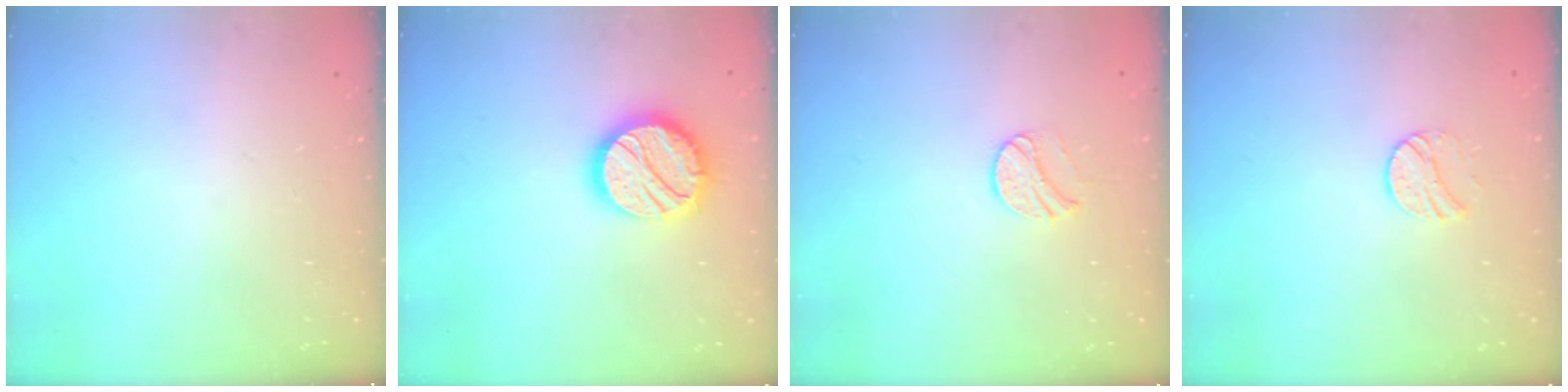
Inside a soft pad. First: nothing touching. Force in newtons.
{"total": 16.8, "press": 16.7, "slide": 1.0}
{"total": 7.7, "press": 7.7, "slide": 0.7}
{"total": 8.0, "press": 8.0, "slide": 0.6}